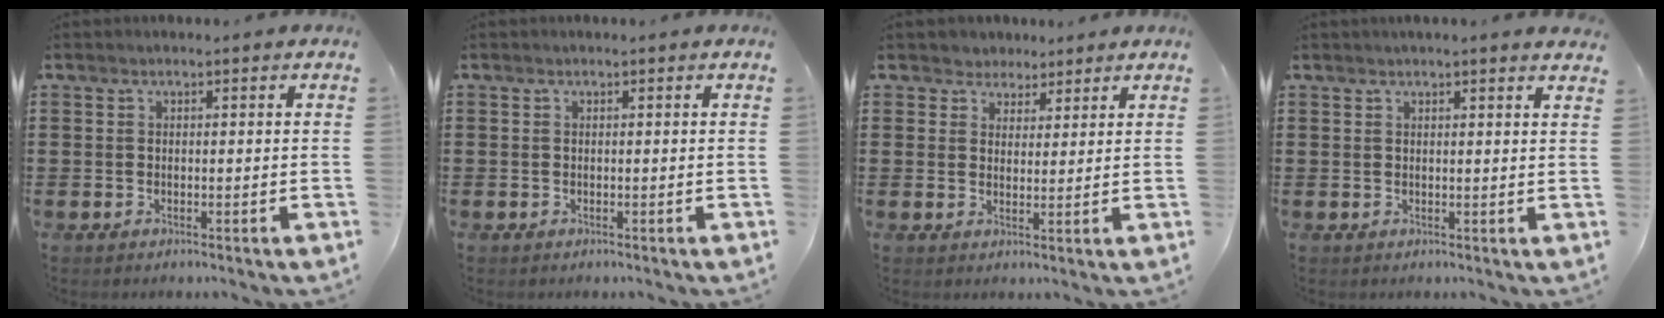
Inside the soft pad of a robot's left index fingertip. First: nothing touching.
{"total": 0.0}
{"total": 3.1, "force": [2.3, 2.0, -0.3], "torque": [-0.010, 0.008, 0.043]}
{"total": 1.4, "force": [1.3, -0.2, 0.5], "torque": [-0.012, 0.000, 0.024]}